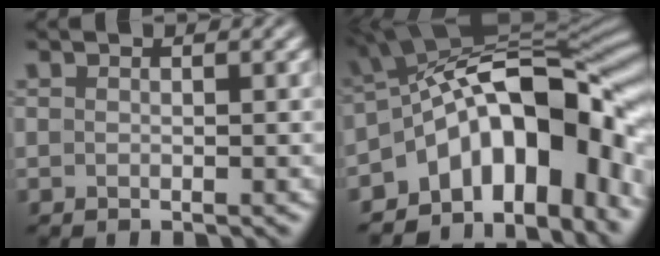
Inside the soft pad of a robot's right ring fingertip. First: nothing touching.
{"total": 14.1, "force": [-4.5, 7.4, 11.2], "torque": [-0.138, 0.027, -0.085]}